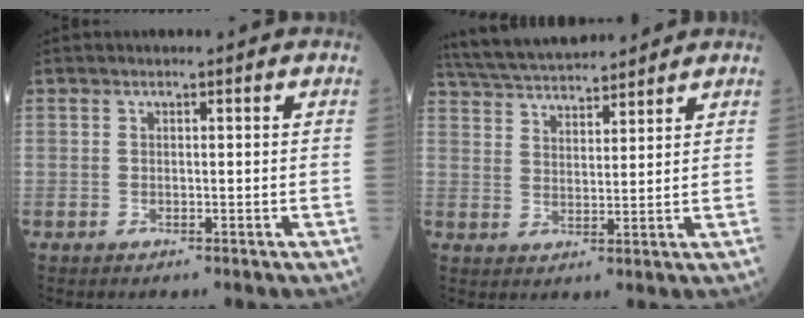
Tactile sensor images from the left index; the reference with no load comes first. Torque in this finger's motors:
{"motor_torque": [-0.16, -0.83, 0.21, 0.10]}